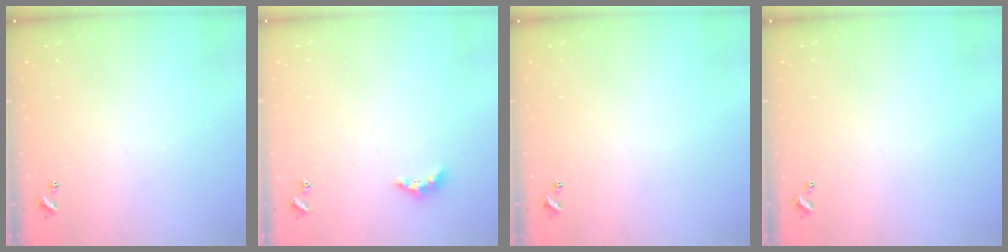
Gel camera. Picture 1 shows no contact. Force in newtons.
{"total": 3.0, "press": 3.0, "slide": 0.6}
{"total": 0.0}
{"total": 0.0}